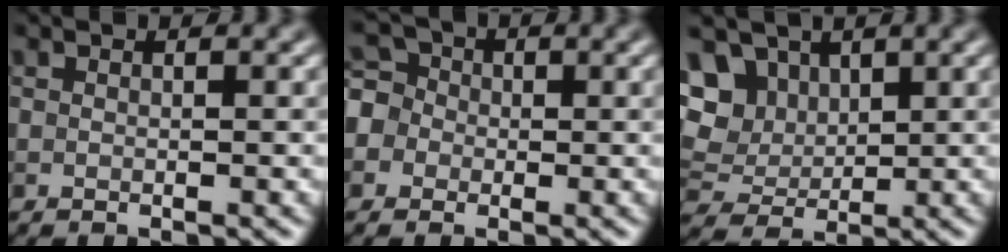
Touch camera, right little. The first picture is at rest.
{"total": 4.9, "force": [-1.0, 4.6, 1.3], "torque": [-0.019, 0.022, -0.044]}
{"total": 8.9, "force": [4.0, 6.5, 4.5], "torque": [-0.096, 0.016, 0.064]}